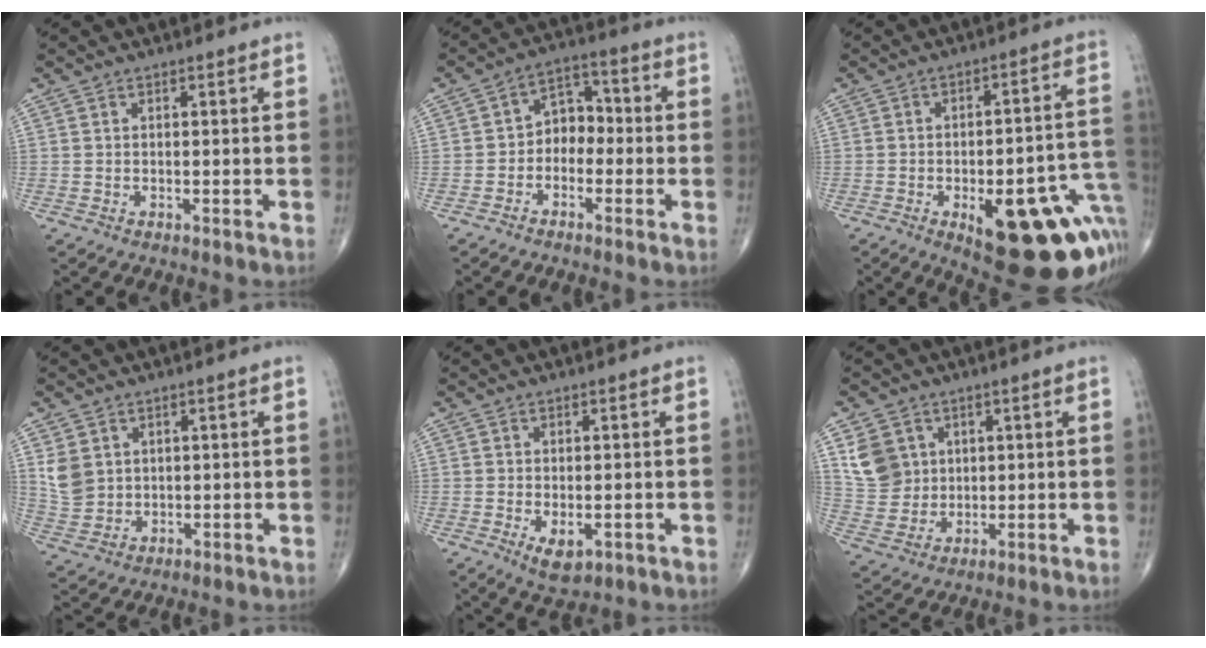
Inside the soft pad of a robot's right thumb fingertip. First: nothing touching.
{"total": 6.5, "force": [-1.5, 4.9, 3.9], "torque": [-0.031, 0.036, -0.043]}
{"total": 24.7, "force": [-8.7, 9.0, 21.3], "torque": [-0.188, 0.033, -0.092]}
{"total": 5.5, "force": [1.8, 4.5, 2.6], "torque": [-0.041, -0.010, 0.049]}
{"total": 4.1, "force": [-1.4, 2.1, 3.2], "torque": [-0.052, -0.009, -0.016]}
{"total": 8.2, "force": [3.0, 6.9, 3.2], "torque": [-0.042, -0.010, 0.067]}